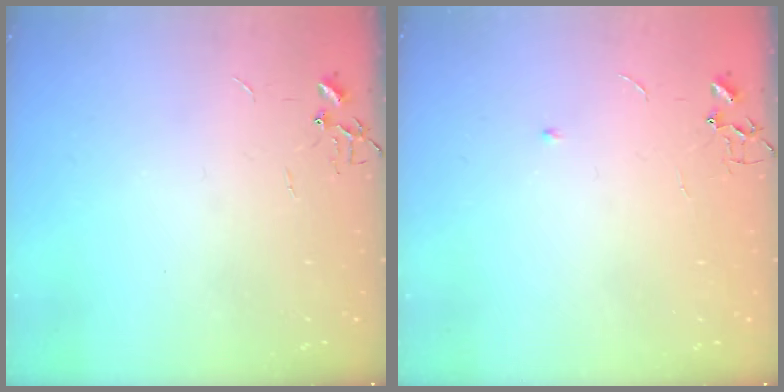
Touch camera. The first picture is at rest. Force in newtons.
{"total": 3.4, "press": 3.4, "slide": 0.7}